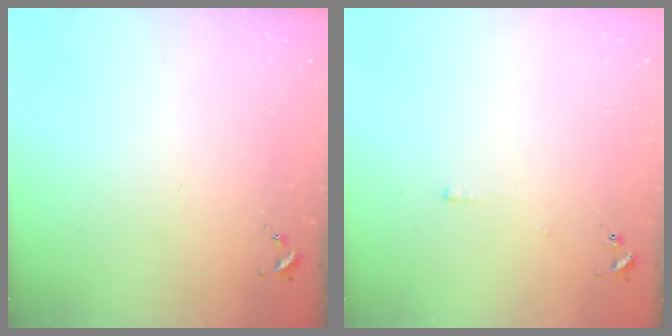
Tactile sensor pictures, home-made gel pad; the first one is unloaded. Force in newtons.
{"total": 2.6, "press": 2.6, "slide": 0.3}